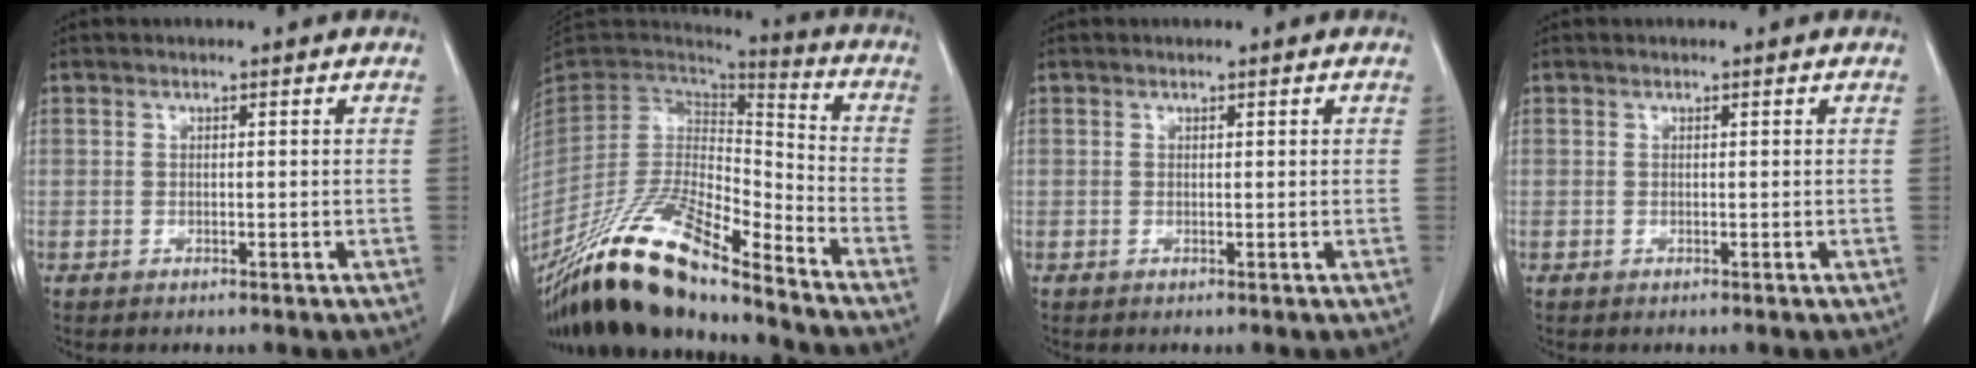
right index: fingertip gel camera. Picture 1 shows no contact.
{"total": 20.2, "force": [-16.1, 3.8, 11.6], "torque": [-0.233, -0.005, -0.302]}
{"total": 0.0}
{"total": 0.0}